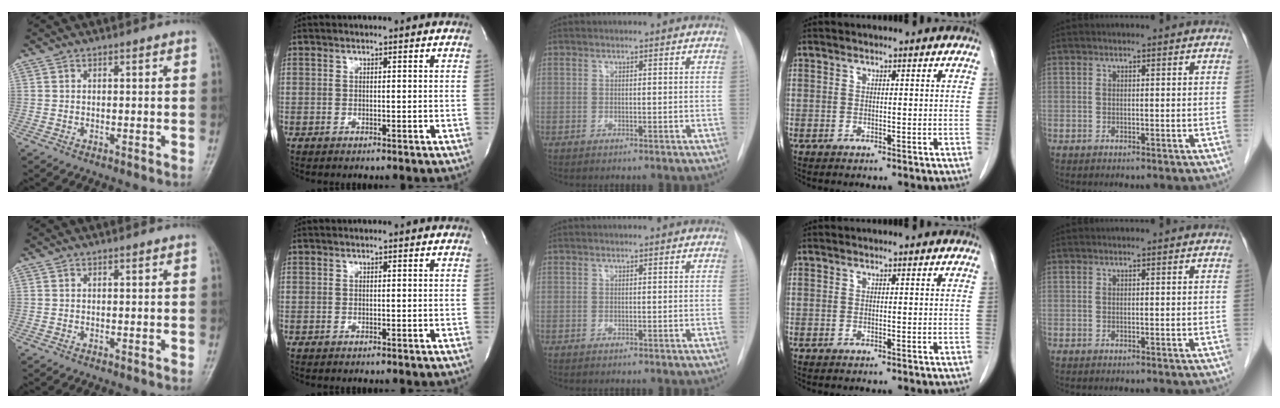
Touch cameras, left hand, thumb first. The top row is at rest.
{}